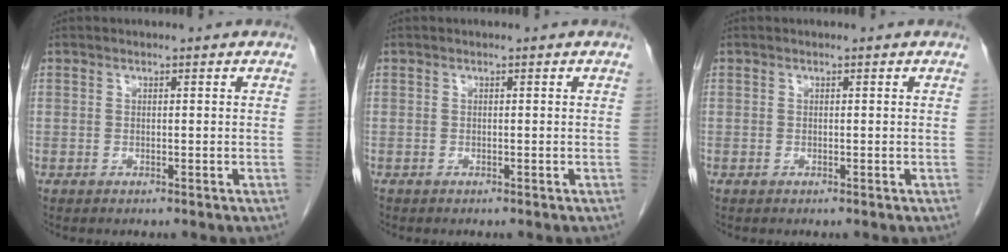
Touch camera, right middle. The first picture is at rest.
{"total": 0.0}
{"total": 0.0}